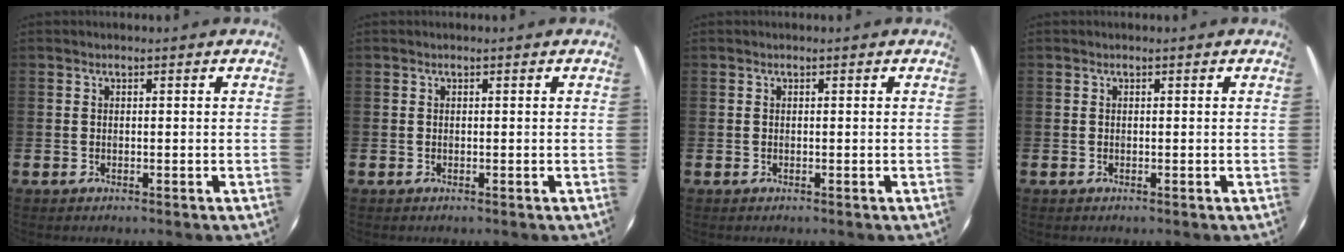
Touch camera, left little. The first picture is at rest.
{"total": 0.0}
{"total": 0.0}
{"total": 0.0}